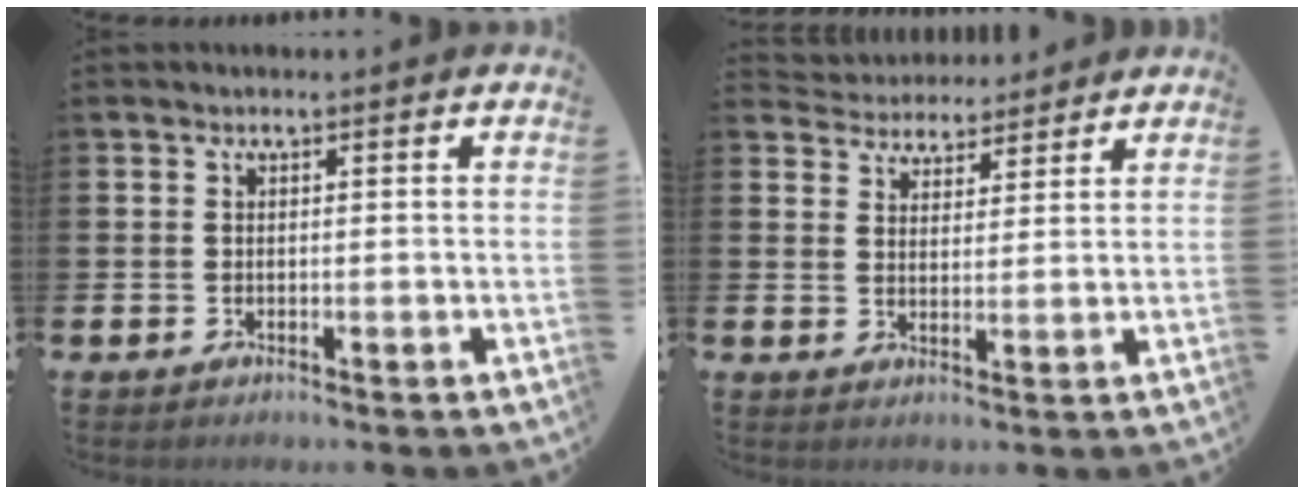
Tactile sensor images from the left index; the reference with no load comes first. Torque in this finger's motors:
{"motor_torque": [1.10, -1.03, 0.15, 0.01]}